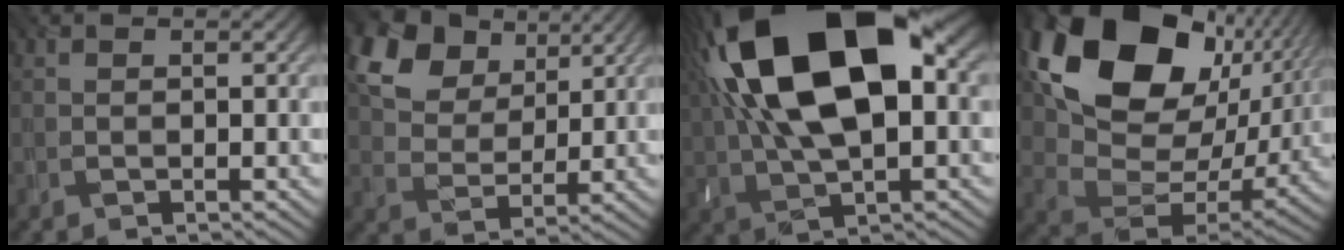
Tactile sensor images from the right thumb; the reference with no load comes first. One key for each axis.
{"total": 13.3, "fx": 7.7, "fy": 8.5, "fz": 6.7, "tx": -0.169, "ty": 0.023, "tz": 0.143}
{"total": 19.6, "fx": 5.3, "fy": 9.9, "fz": 16.1, "tx": -0.316, "ty": 0.034, "tz": 0.084}
{"total": 19.9, "fx": 8.9, "fy": 13.3, "fz": 11.8, "tx": -0.248, "ty": 0.004, "tz": 0.194}